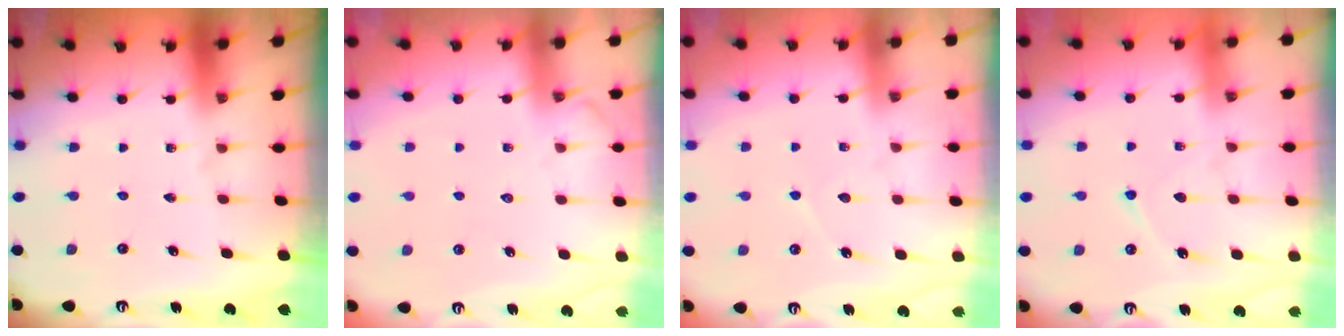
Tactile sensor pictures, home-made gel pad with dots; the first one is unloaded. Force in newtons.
{"total": 4.0, "press": 4.0, "slide": 0.6}
{"total": 4.9, "press": 4.8, "slide": 0.4}
{"total": 7.7, "press": 7.7, "slide": 0.8}